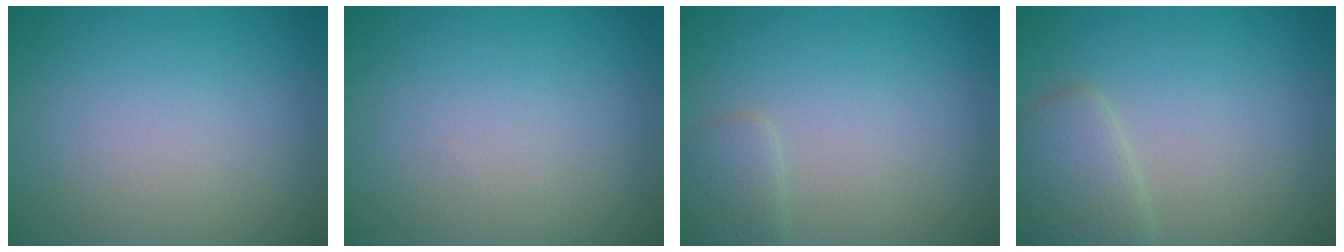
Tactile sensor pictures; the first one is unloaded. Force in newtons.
{"total": 0.0}
{"total": 1.4, "press": 1.4, "slide": 0.0}
{"total": 2.9, "press": 2.9, "slide": 0.2}